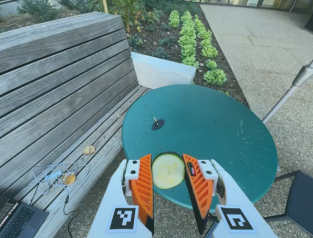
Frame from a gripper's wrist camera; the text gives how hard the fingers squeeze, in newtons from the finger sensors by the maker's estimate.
{"total": 11.6, "left": 12.4, "right": 10.8}